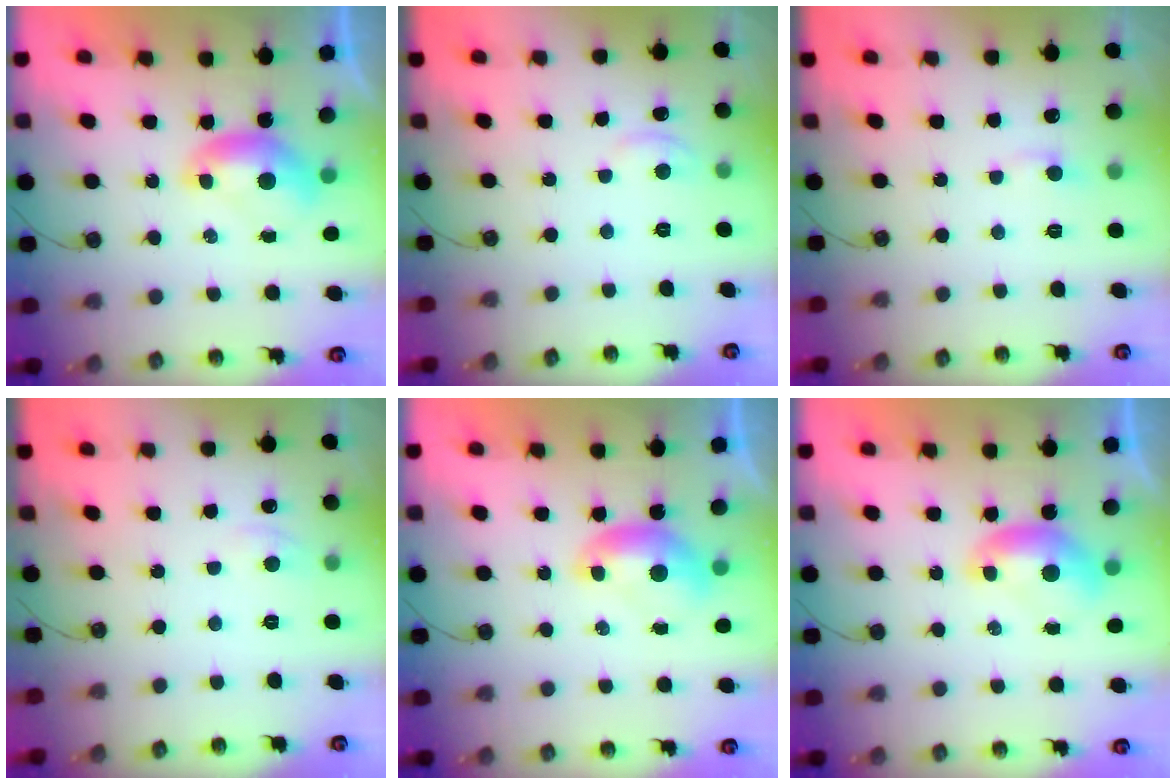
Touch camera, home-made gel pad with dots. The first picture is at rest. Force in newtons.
{"total": 3.0, "press": 2.9, "slide": 0.4}
{"total": 0.6, "press": 0.1, "slide": 0.6}
{"total": 1.2, "press": 1.0, "slide": 0.6}
{"total": 0.0}
{"total": 0.0}